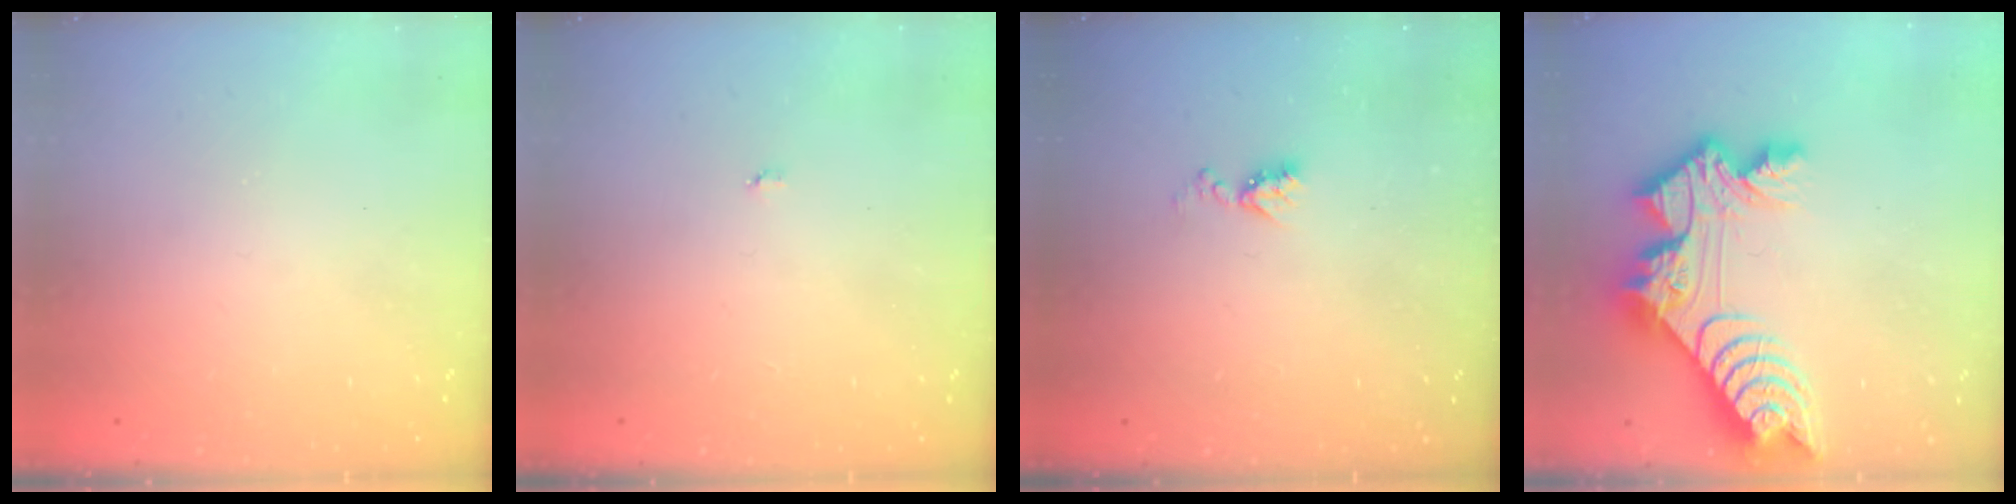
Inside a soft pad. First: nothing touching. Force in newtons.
{"total": 2.9, "press": 2.9, "slide": 0.3}
{"total": 5.9, "press": 5.9, "slide": 0.8}
{"total": 14.9, "press": 14.8, "slide": 1.5}